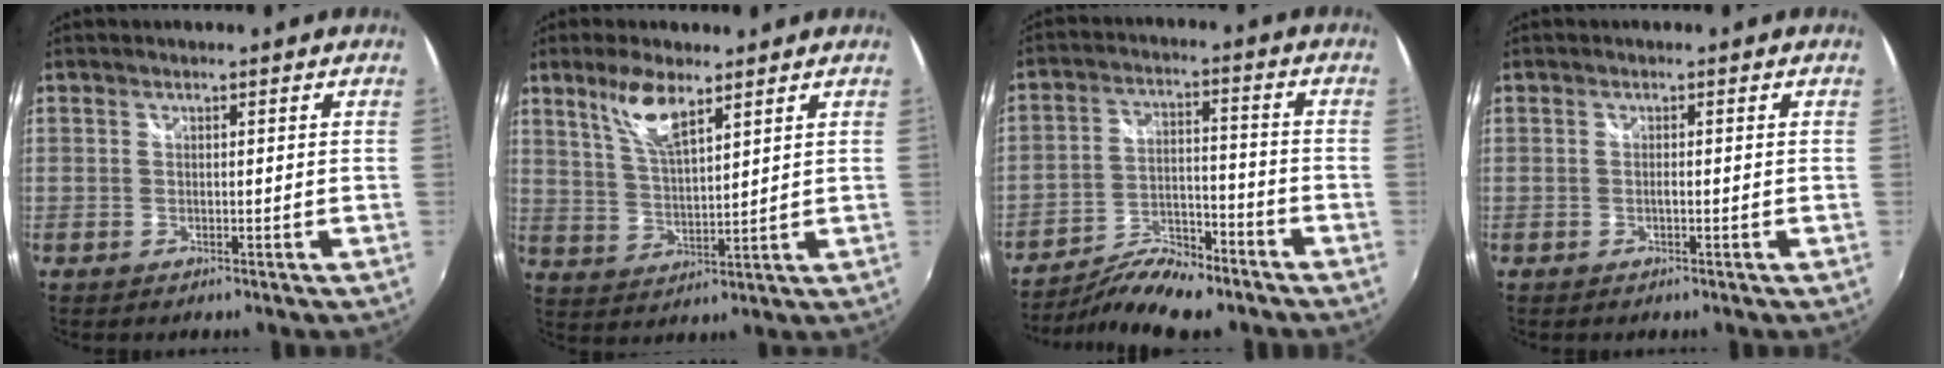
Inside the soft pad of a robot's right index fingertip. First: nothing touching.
{"total": 8.0, "force": [5.2, 2.2, 5.7], "torque": [-0.112, 0.003, 0.106]}
{"total": 12.3, "force": [-10.2, 3.8, 5.6], "torque": [-0.123, -0.003, -0.175]}
{"total": 0.6, "force": [-0.3, 0.1, 0.5], "torque": [-0.010, 0.000, -0.006]}